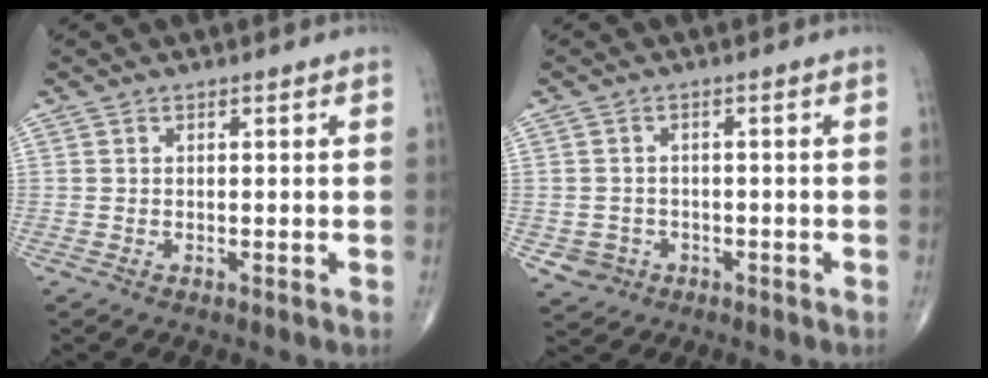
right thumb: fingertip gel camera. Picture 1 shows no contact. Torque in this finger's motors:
{"motor_torque": [0.17, 0.00, -0.07, -0.17, 0.03]}